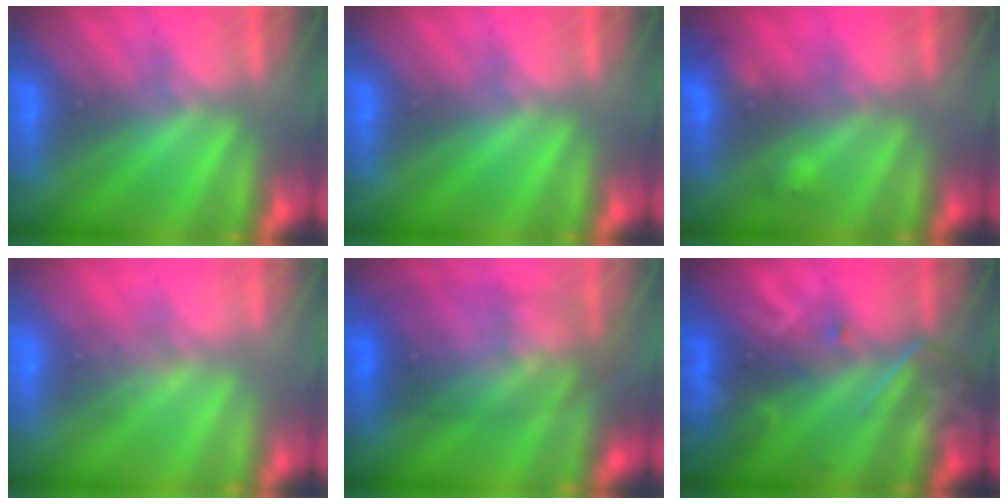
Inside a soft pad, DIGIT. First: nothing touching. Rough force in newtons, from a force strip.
{"total": 0.0}
{"total": 2.3}
{"total": 4.7}
{"total": 2.8}
{"total": 2.7}